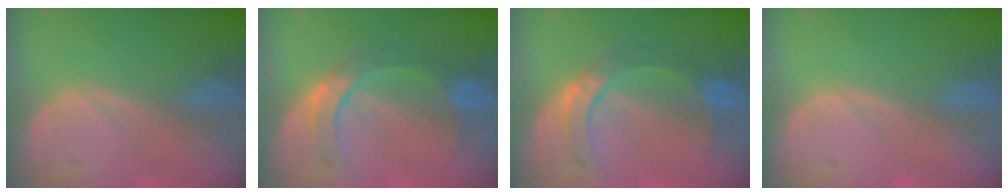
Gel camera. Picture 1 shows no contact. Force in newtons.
{"total": 6.2, "press": 6.1, "slide": 0.7}
{"total": 6.2, "press": 6.1, "slide": 0.7}
{"total": 0.0}